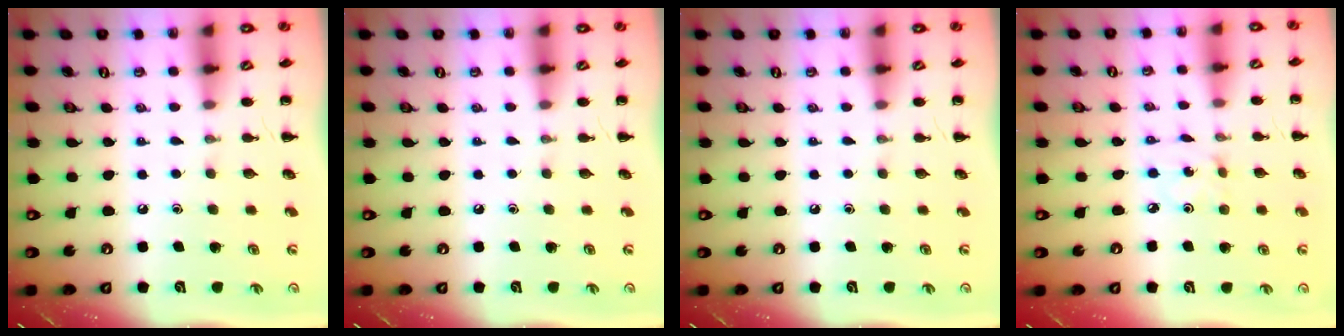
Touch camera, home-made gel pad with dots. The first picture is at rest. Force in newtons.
{"total": 0.0}
{"total": 0.0}
{"total": 1.0, "press": 0.9, "slide": 0.3}